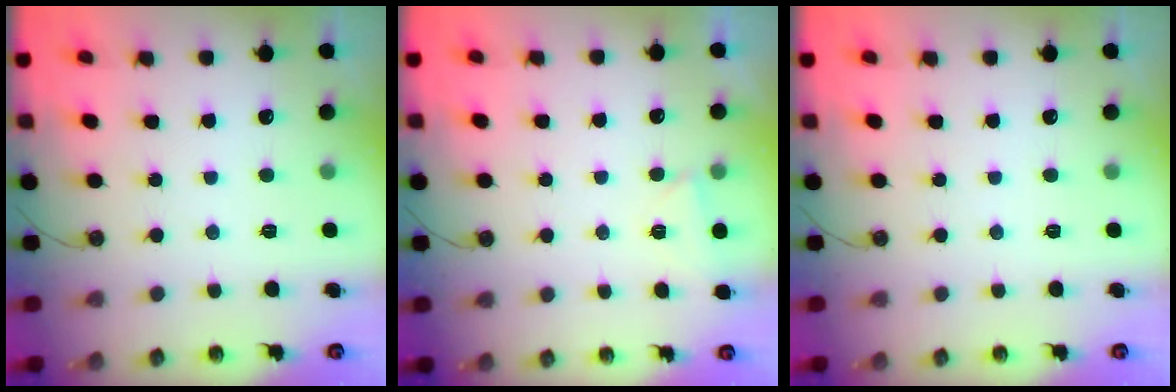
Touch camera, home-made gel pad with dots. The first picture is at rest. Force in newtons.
{"total": 2.1, "press": 1.9, "slide": 0.9}
{"total": 0.0}